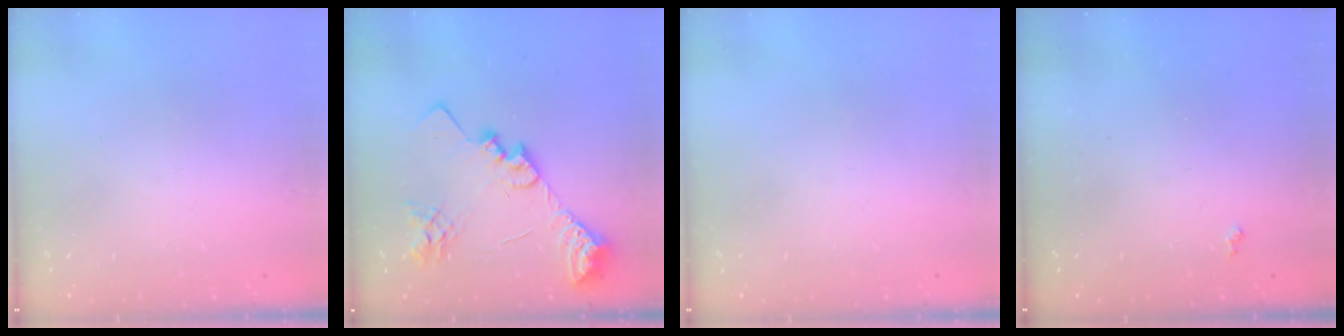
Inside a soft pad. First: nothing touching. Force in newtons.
{"total": 22.6, "press": 22.4, "slide": 3.2}
{"total": 0.0}
{"total": 1.9, "press": 1.8, "slide": 0.5}